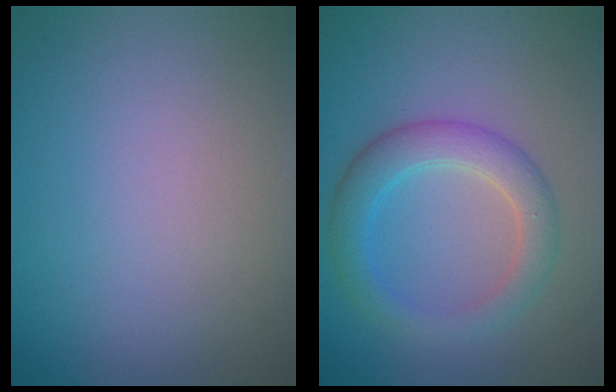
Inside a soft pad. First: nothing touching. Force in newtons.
{"total": 4.0, "press": 3.9, "slide": 0.4}